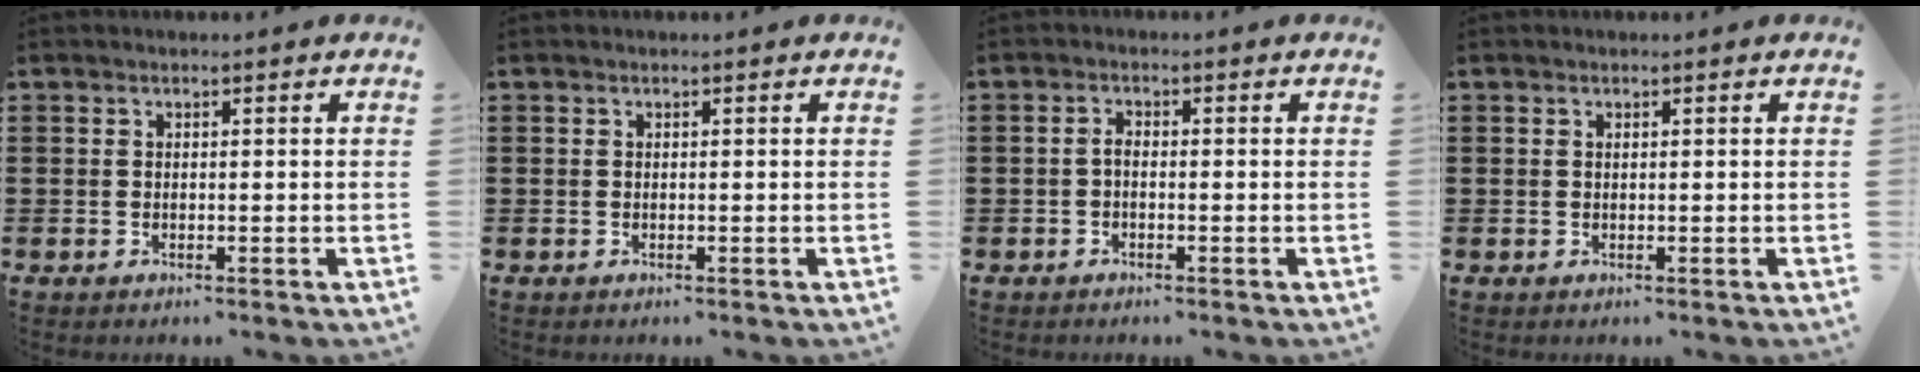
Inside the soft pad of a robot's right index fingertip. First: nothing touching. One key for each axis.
{"total": 0.0}
{"total": 1.3, "fx": -0.6, "fy": 0.5, "fz": 1.0, "tx": -0.021, "ty": -0.001, "tz": -0.012}
{"total": 0.0}